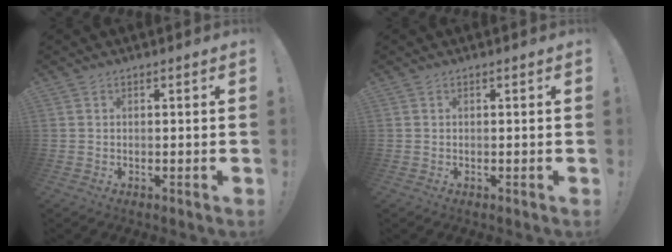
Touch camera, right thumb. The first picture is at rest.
{"total": 0.0}